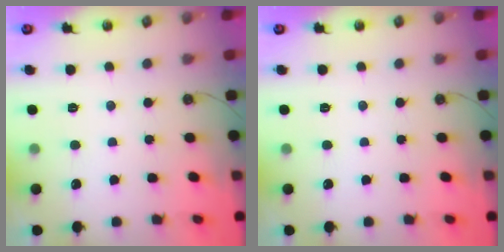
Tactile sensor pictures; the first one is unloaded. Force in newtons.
{"total": 0.0}